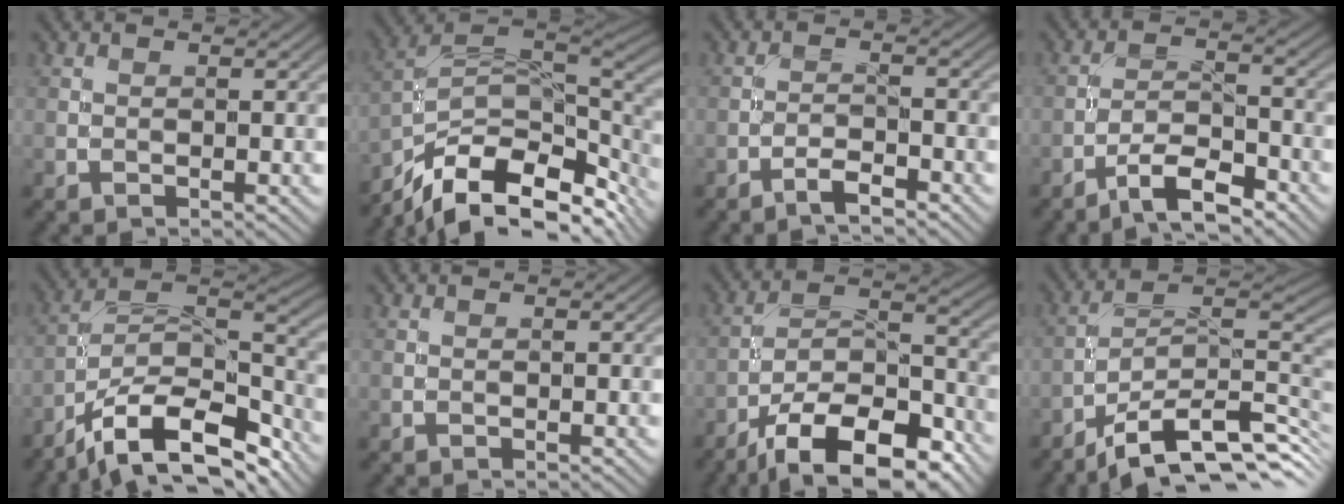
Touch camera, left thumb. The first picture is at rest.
{"total": 14.9, "force": [-8.3, 7.8, 9.7], "torque": [-0.195, -0.026, -0.140]}
{"total": 2.7, "force": [-2.2, 0.4, 1.4], "torque": [-0.030, 0.006, -0.047]}
{"total": 6.3, "force": [-4.8, 1.5, 3.8], "torque": [-0.065, 0.007, -0.093]}
{"total": 14.5, "force": [-10.7, 4.8, 8.6], "torque": [-0.173, 0.000, -0.183]}
{"total": 0.0}
{"total": 15.5, "force": [-10.7, 5.9, 9.6], "torque": [-0.170, -0.017, -0.181]}
{"total": 13.2, "force": [-8.7, 4.2, 9.0], "torque": [-0.162, -0.005, -0.148]}